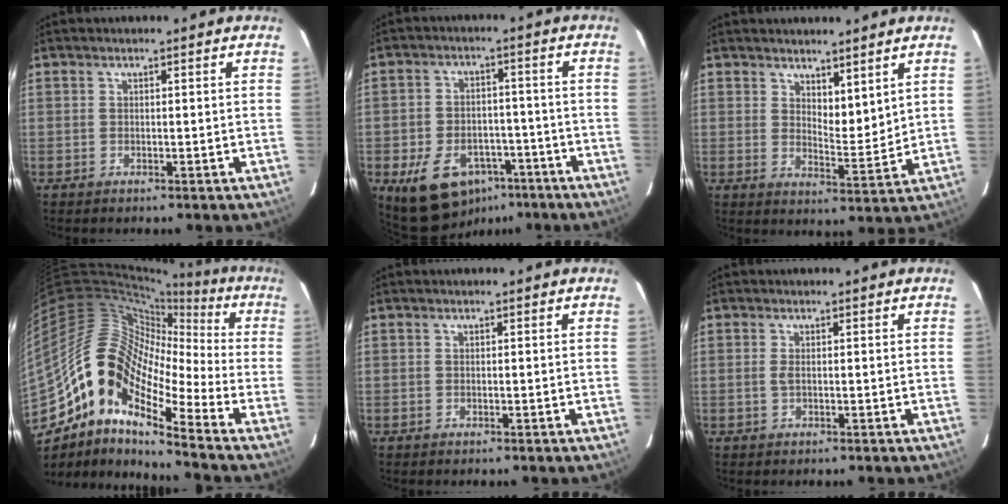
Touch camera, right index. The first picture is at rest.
{"total": 12.0, "force": [-6.6, 7.7, 6.6], "torque": [-0.110, 0.012, -0.091]}
{"total": 5.1, "force": [3.7, 1.8, 3.0], "torque": [-0.051, -0.019, 0.070]}
{"total": 19.6, "force": [-10.0, 6.9, 15.4], "torque": [-0.285, 0.045, -0.175]}
{"total": 0.0}
{"total": 0.8, "force": [0.0, 0.1, 0.8], "torque": [-0.022, -0.003, 0.001]}